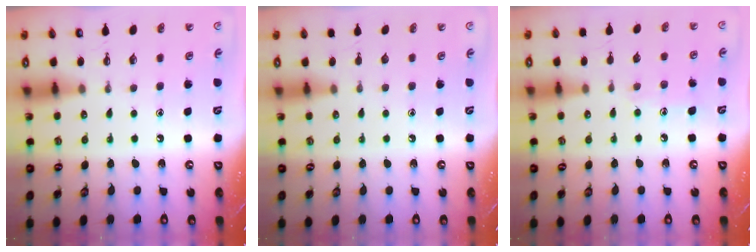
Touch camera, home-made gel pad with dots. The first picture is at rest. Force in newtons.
{"total": 0.0}
{"total": 6.7, "press": 6.7, "slide": 0.6}